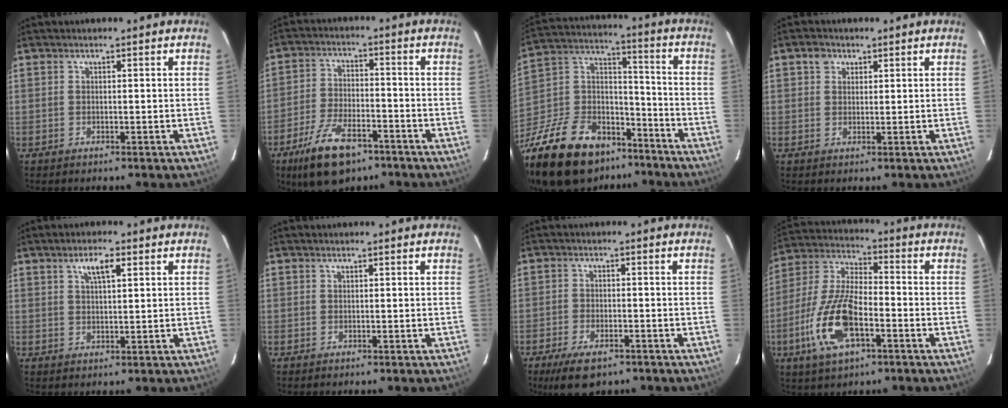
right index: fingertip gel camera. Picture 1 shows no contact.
{"total": 12.8, "force": [-8.3, 5.7, 8.0], "torque": [-0.177, -0.015, -0.144]}
{"total": 29.0, "force": [-19.4, 15.6, 14.9], "torque": [-0.343, 0.018, -0.305]}
{"total": 2.5, "force": [1.1, 2.1, 0.7], "torque": [-0.010, 0.011, 0.018]}
{"total": 4.1, "force": [2.1, 1.2, 3.3], "torque": [-0.060, 0.008, 0.036]}
{"total": 0.0}
{"total": 8.2, "force": [-5.7, 3.6, 4.7], "torque": [-0.113, -0.015, -0.093]}
{"total": 15.5, "force": [-5.8, 6.3, 13.0], "torque": [-0.286, -0.007, -0.111]}